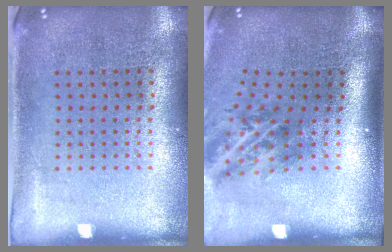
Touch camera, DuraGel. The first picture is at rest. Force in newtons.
{"total": 1.9, "press": 1.3, "slide": 1.5}